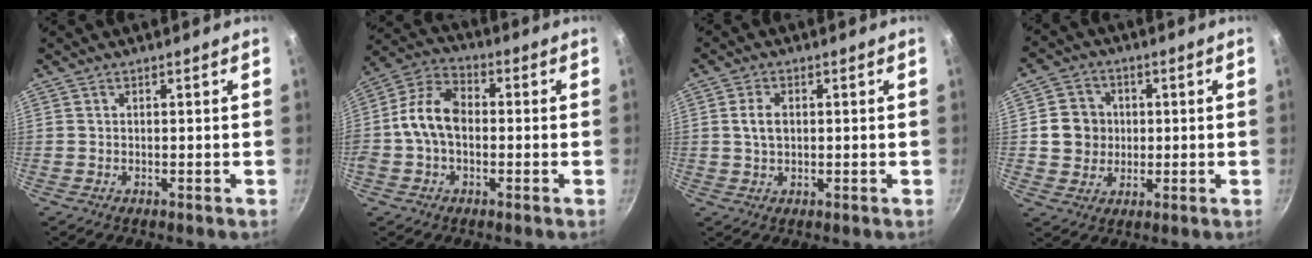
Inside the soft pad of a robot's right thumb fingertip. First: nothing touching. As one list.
[{"total": 10.6, "force": [-0.6, 7.2, 7.7], "torque": [-0.130, 0.034, -0.029]}, {"total": 3.7, "force": [0.5, 2.3, 2.8], "torque": [-0.046, 0.005, 0.008]}, {"total": 7.6, "force": [0.7, 7.1, 2.5], "torque": [-0.009, 0.007, 0.008]}]